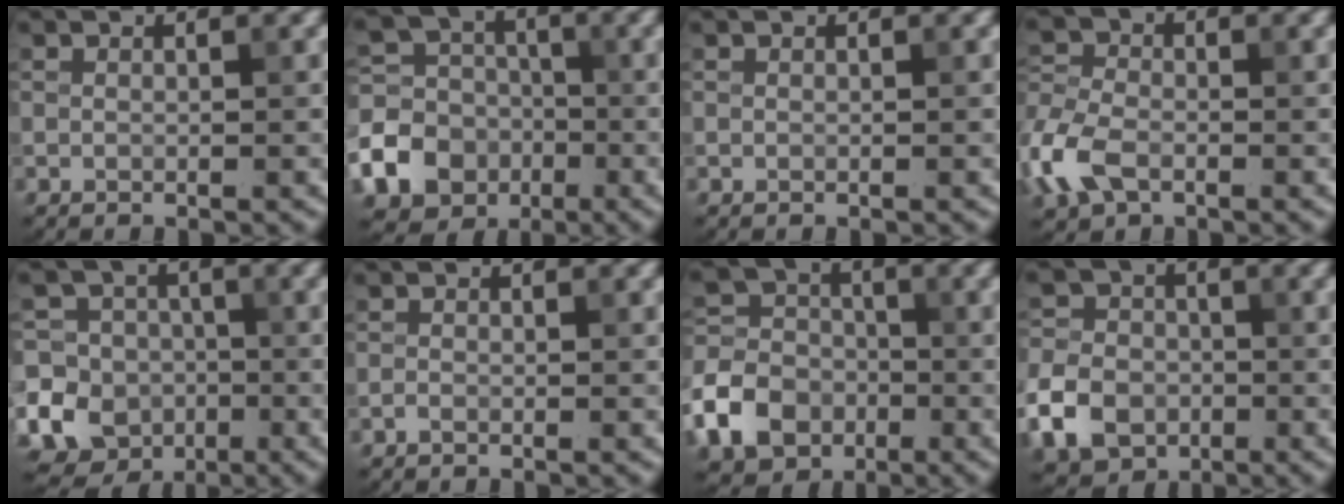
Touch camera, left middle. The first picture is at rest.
{"total": 10.0, "force": [-4.1, 8.5, 3.2], "torque": [-0.065, -0.022, -0.093]}
{"total": 0.0}
{"total": 5.2, "force": [-2.4, 3.4, 3.2], "torque": [-0.081, 0.002, -0.061]}
{"total": 18.3, "force": [-6.3, 16.8, 4.0], "torque": [-0.118, -0.018, -0.140]}
{"total": 0.5, "force": [-0.4, 0.2, 0.3], "torque": [-0.005, -0.001, -0.008]}
{"total": 7.4, "force": [-3.3, 5.7, 3.4], "torque": [-0.071, -0.004, -0.075]}
{"total": 6.6, "force": [-2.6, 5.1, 3.3], "torque": [-0.073, -0.005, -0.064]}